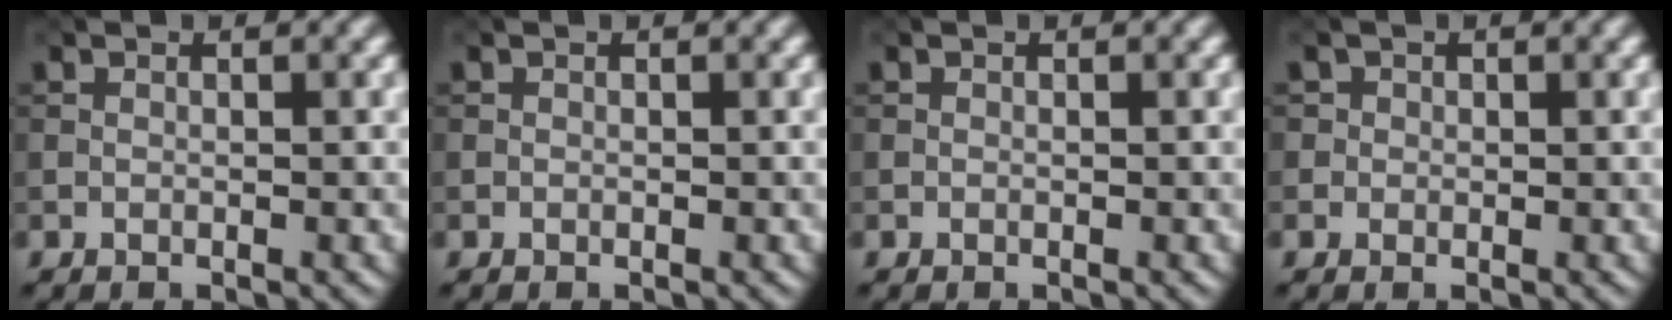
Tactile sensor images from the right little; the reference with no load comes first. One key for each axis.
{"total": 0.0}
{"total": 0.0}
{"total": 0.9, "fx": 0.1, "fy": 0.9, "fz": 0.0, "tx": 0.009, "ty": -0.002, "tz": 0.000}